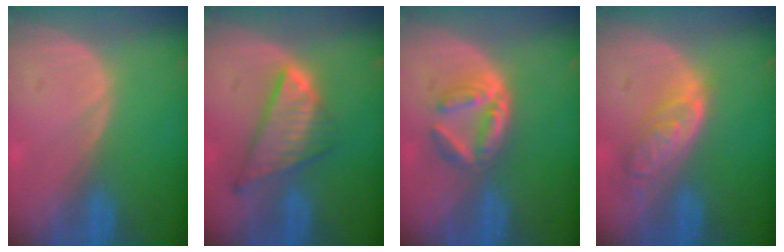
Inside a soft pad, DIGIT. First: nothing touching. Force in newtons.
{"total": 8.8, "press": 7.5, "slide": 4.5}
{"total": 6.1, "press": 5.4, "slide": 2.8}
{"total": 6.3, "press": 5.7, "slide": 2.8}